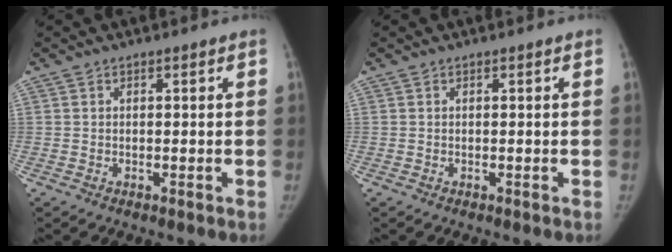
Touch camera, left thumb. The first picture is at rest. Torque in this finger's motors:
{"motor_torque": [-0.02, -0.02, 0.22, -0.19, 0.01]}